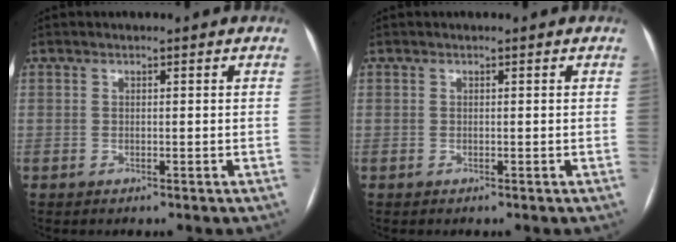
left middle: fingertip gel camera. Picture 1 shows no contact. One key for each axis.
{"total": 0.0}